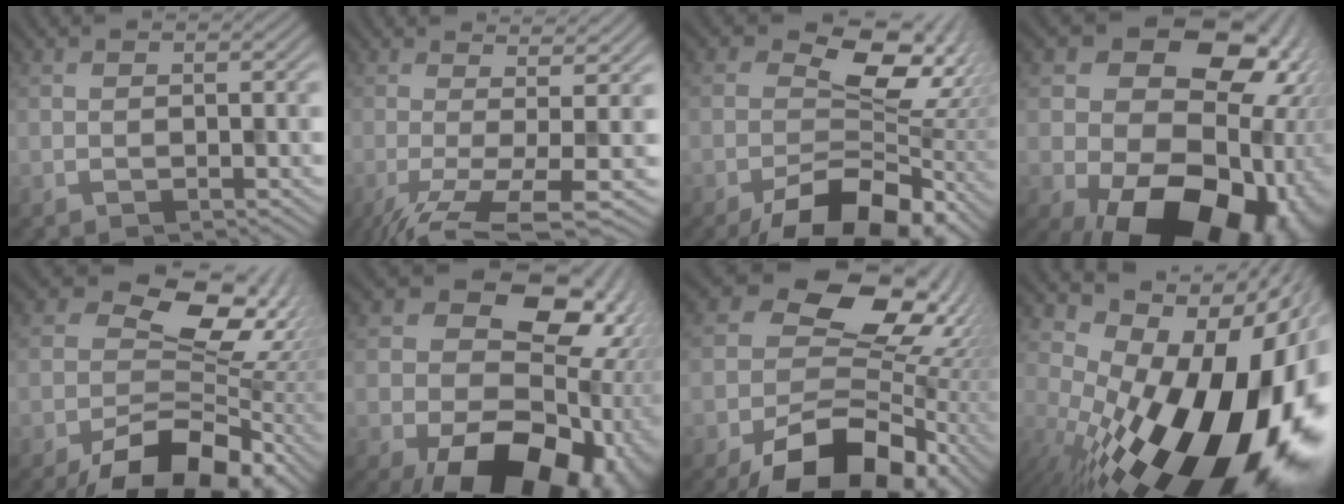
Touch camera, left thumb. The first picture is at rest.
{"total": 8.5, "force": [-2.0, 1.6, 8.1], "torque": [-0.126, 0.007, -0.036]}
{"total": 15.1, "force": [-3.4, 9.6, 11.1], "torque": [-0.150, -0.018, -0.050]}
{"total": 23.2, "force": [-2.3, 17.9, 14.5], "torque": [-0.210, -0.035, -0.048]}
{"total": 16.8, "force": [-4.3, 10.7, 12.3], "torque": [-0.172, -0.019, -0.056]}
{"total": 21.8, "force": [-3.5, 15.8, 14.6], "torque": [-0.215, -0.043, -0.047]}
{"total": 17.9, "force": [-3.8, 12.4, 12.3], "torque": [-0.174, -0.028, -0.049]}
{"total": 21.1, "force": [-3.5, 11.3, 17.5], "torque": [-0.269, -0.039, -0.052]}